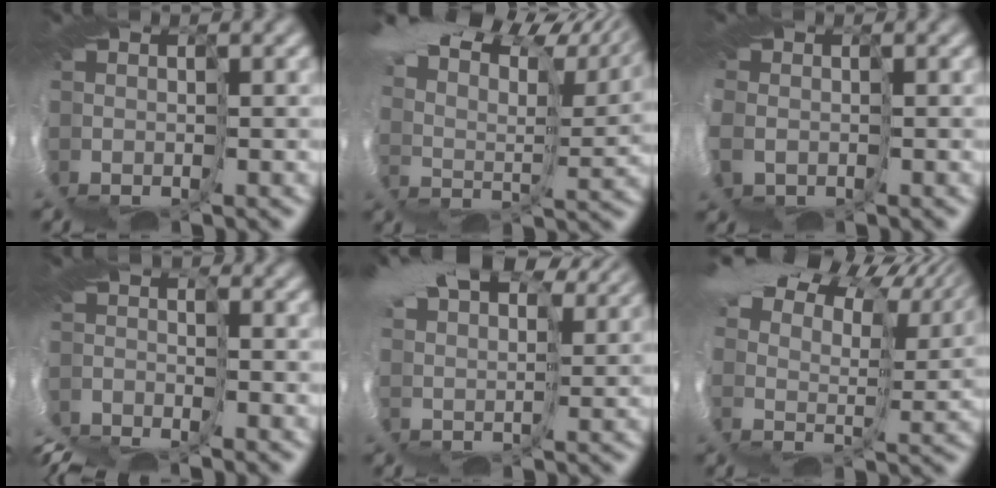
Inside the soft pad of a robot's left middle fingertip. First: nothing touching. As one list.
[{"total": 13.6, "force": [13.0, -2.1, 3.5], "torque": [-0.052, 0.031, 0.220]}, {"total": 0.9, "force": [0.7, 0.1, -0.4], "torque": [-0.011, 0.000, 0.013]}, {"total": 6.5, "force": [-6.1, -2.1, -0.5], "torque": [-0.003, -0.029, -0.045]}, {"total": 10.7, "force": [10.3, 0.5, 2.9], "torque": [-0.040, 0.026, 0.202]}, {"total": 12.7, "force": [11.9, 2.1, 3.7], "torque": [-0.078, 0.032, 0.235]}]